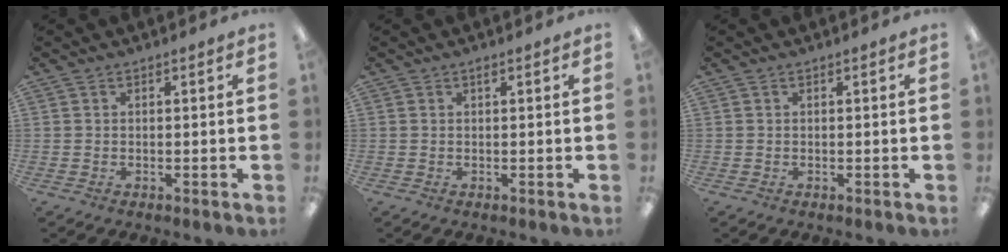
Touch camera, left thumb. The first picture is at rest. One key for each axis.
{"total": 0.7, "fx": 0.5, "fy": 0.2, "fz": 0.6, "tx": -0.013, "ty": 0.003, "tz": 0.008}
{"total": 0.0}